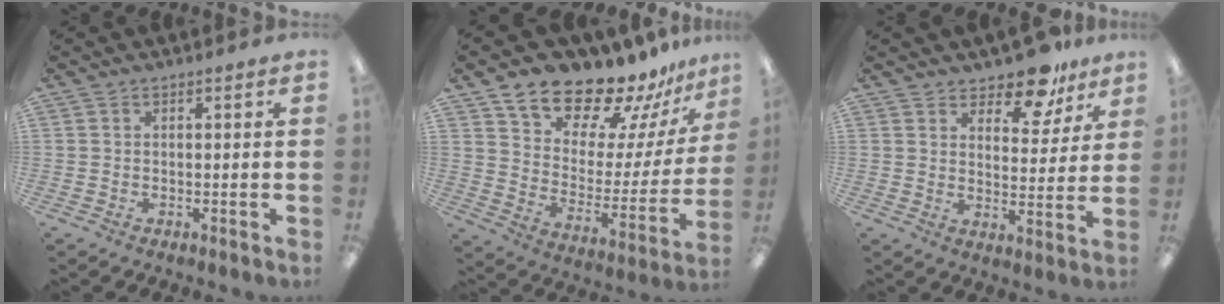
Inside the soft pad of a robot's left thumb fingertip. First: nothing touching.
{"total": 16.5, "force": [15.1, 5.6, 3.5], "torque": [-0.076, -0.135, 0.266]}
{"total": 10.6, "force": [8.8, 4.4, 4.0], "torque": [-0.055, -0.059, 0.157]}